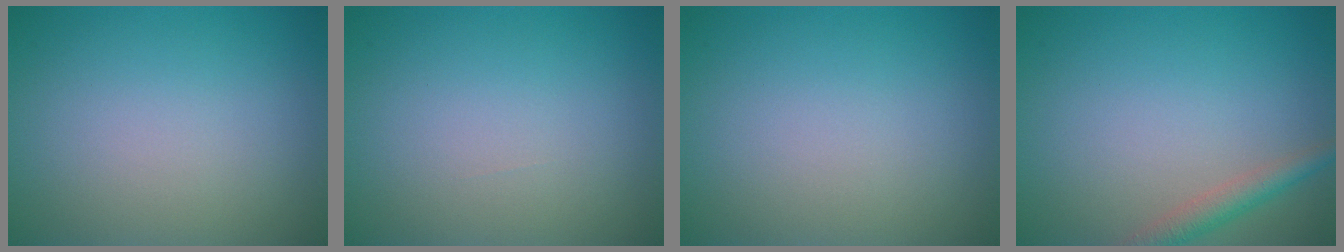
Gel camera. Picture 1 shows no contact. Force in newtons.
{"total": 0.0}
{"total": 0.0}
{"total": 2.4, "press": 2.4, "slide": 0.1}